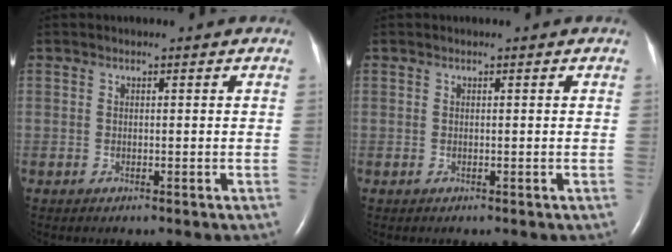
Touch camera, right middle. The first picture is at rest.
{"total": 0.0}